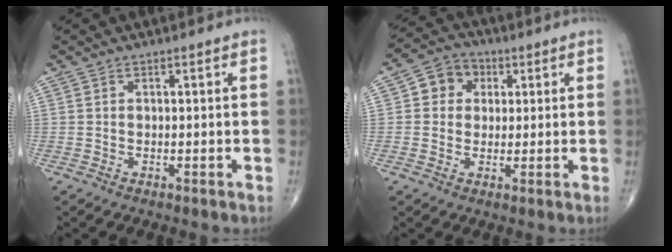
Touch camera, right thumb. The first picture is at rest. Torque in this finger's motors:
{"motor_torque": [0.00, 0.01, 0.09, 0.04, 0.09]}